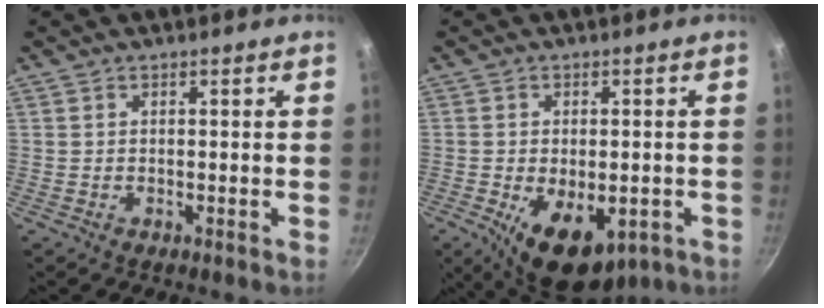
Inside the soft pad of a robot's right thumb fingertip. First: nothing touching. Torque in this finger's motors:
{"motor_torque": [-0.16, 0.67, 0.46, 0.38, 0.10]}